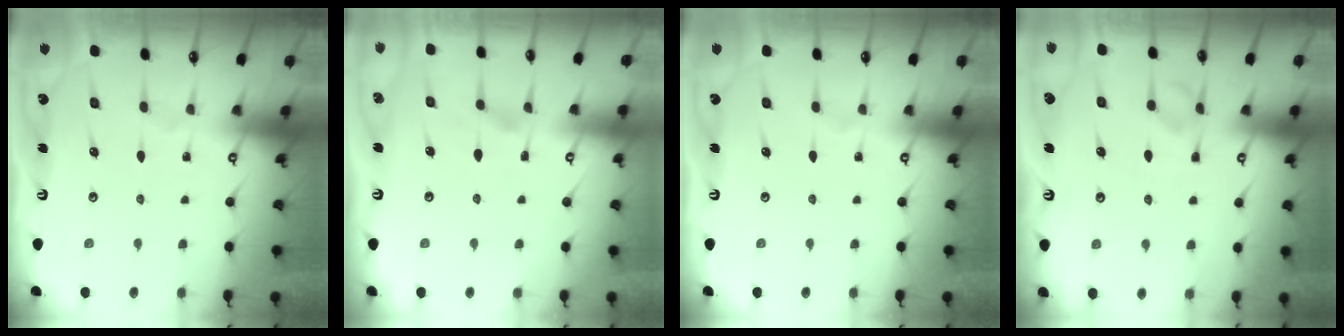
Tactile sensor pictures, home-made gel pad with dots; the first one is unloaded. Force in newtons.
{"total": 3.0, "press": 2.8, "slide": 1.2}
{"total": 0.0}
{"total": 2.1, "press": 2.0, "slide": 0.8}